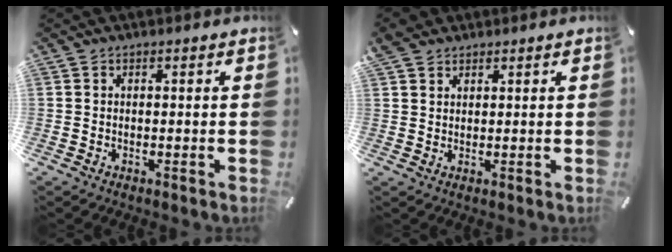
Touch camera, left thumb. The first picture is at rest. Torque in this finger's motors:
{"motor_torque": [0.50, 0.50, 1.44, -1.34, 0.26]}